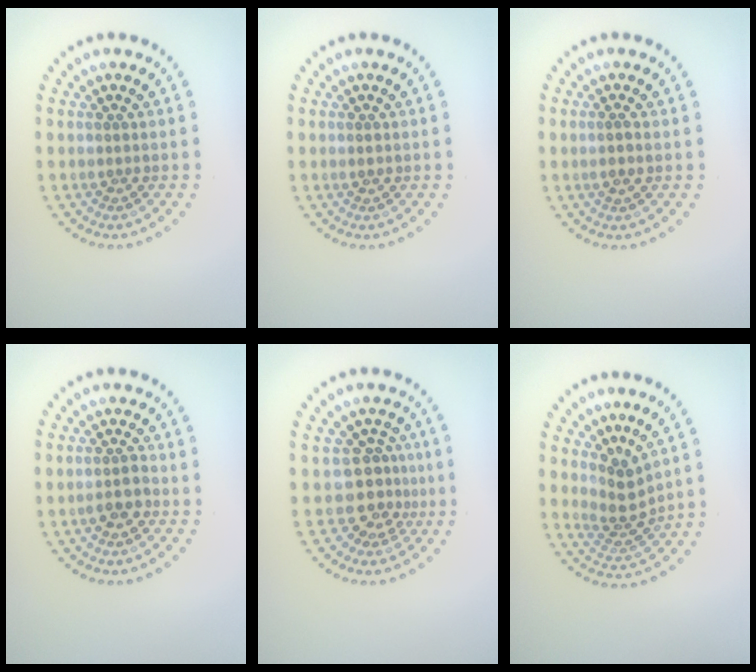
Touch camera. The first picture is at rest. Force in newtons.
{"total": 0.8, "press": 0.8, "slide": 0.1}
{"total": 0.6, "press": 0.5, "slide": 0.3}
{"total": 1.7, "press": 1.6, "slide": 0.5}
{"total": 2.9, "press": 2.1, "slide": 2.1}
{"total": 2.7, "press": 1.9, "slide": 1.9}